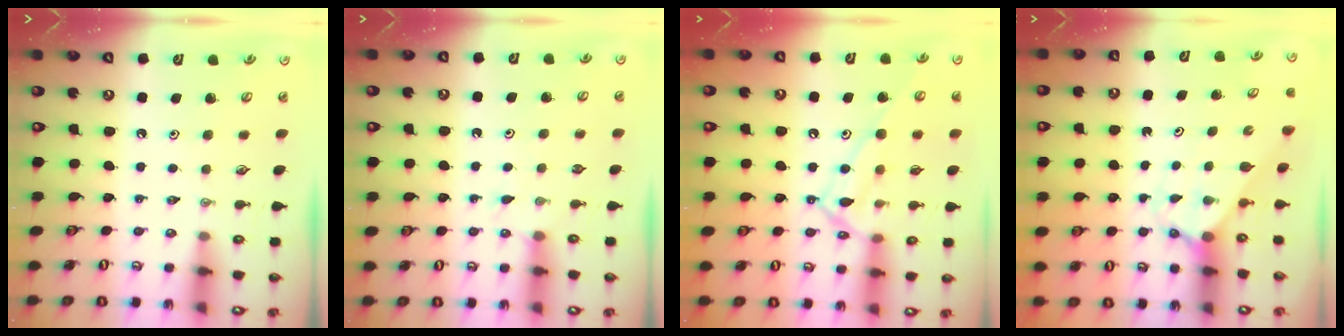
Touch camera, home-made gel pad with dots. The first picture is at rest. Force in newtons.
{"total": 3.6, "press": 3.6, "slide": 0.5}
{"total": 15.1, "press": 15.0, "slide": 1.0}
{"total": 2.1, "press": 2.1, "slide": 0.2}